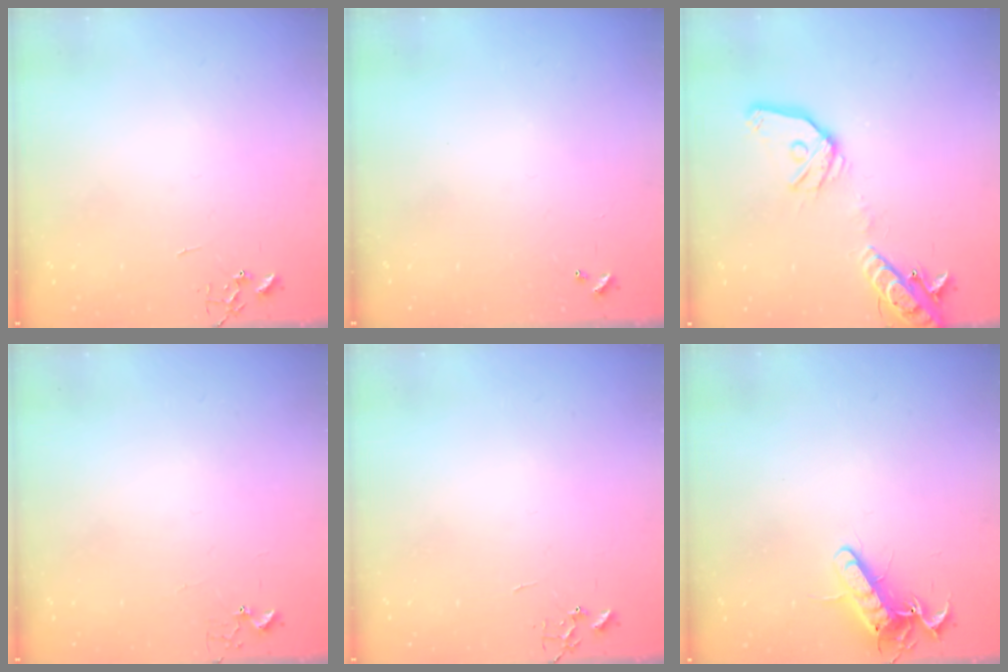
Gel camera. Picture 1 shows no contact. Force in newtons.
{"total": 0.0}
{"total": 17.4, "press": 17.1, "slide": 3.1}
{"total": 2.7, "press": 2.7, "slide": 0.2}
{"total": 0.0}
{"total": 13.6, "press": 13.6, "slide": 1.4}